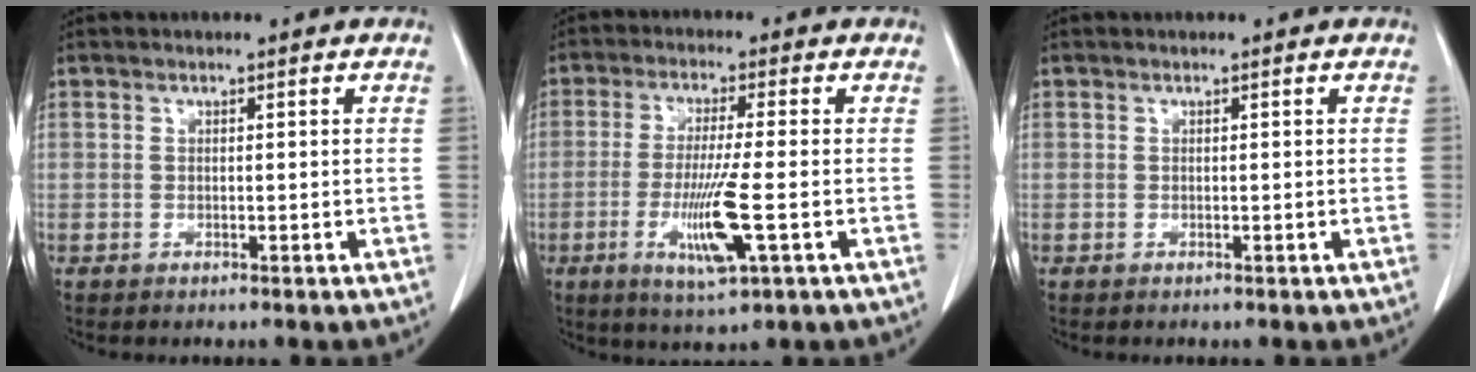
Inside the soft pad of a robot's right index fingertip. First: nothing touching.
{"total": 9.0, "force": [-2.6, -0.1, 8.6], "torque": [-0.167, -0.022, -0.047]}
{"total": 0.0}